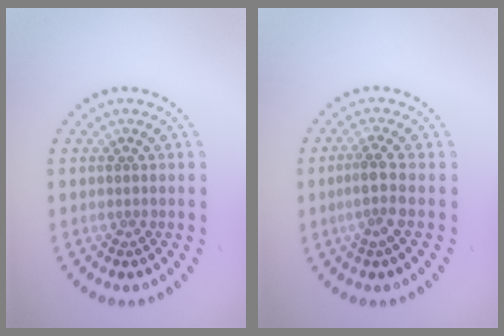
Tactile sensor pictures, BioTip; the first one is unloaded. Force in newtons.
{"total": 2.3, "press": 1.7, "slide": 1.5}